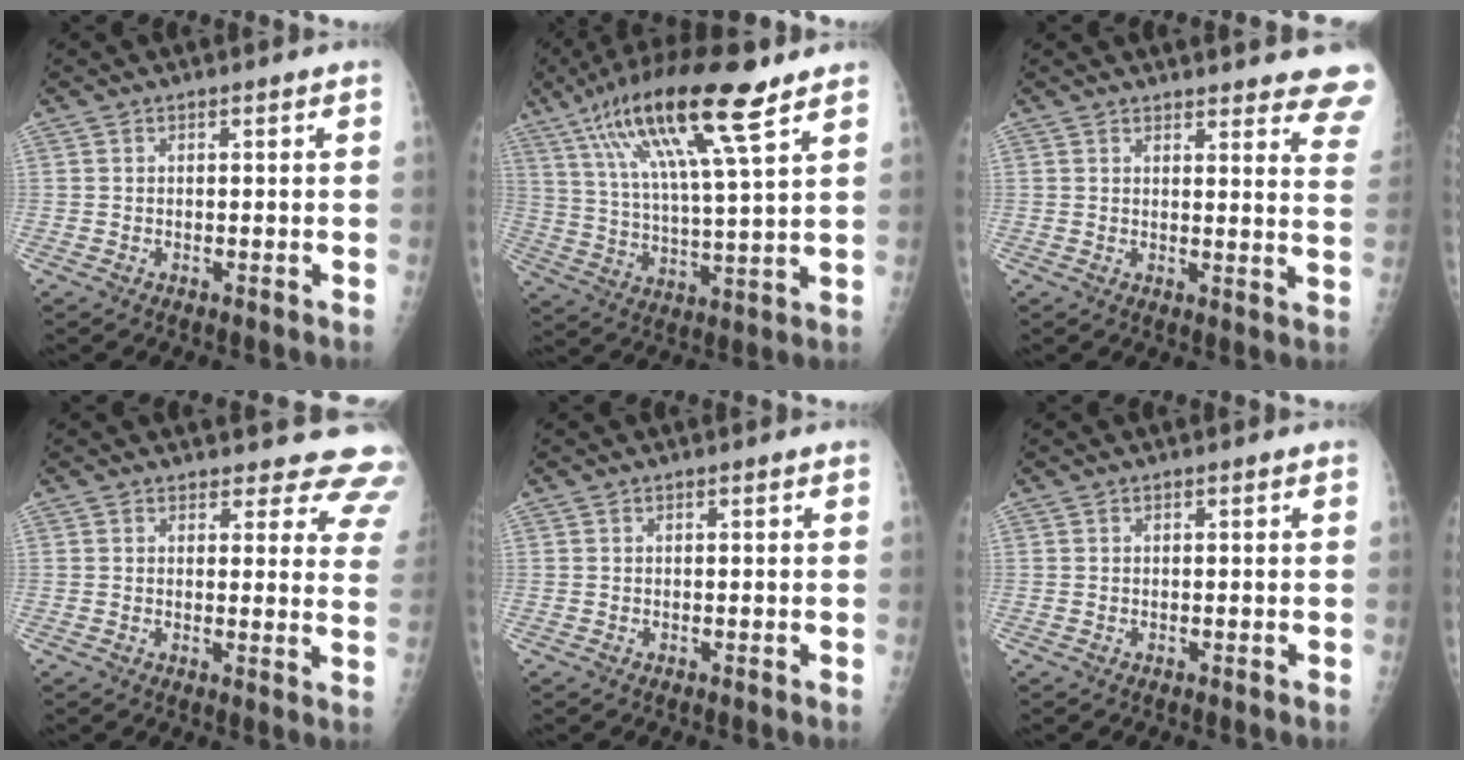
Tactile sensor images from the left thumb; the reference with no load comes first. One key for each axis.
{"total": 19.0, "fx": 10.7, "fy": 3.1, "fz": 15.5, "tx": -0.286, "ty": -0.023, "tz": 0.194}
{"total": 14.9, "fx": 14.1, "fy": 2.4, "fz": 4.4, "tx": -0.010, "ty": -0.107, "tz": 0.130}
{"total": 12.3, "fx": 11.5, "fy": 4.2, "fz": 1.8, "tx": 0.038, "ty": -0.081, "tz": 0.093}
{"total": 0.0}
{"total": 0.0}